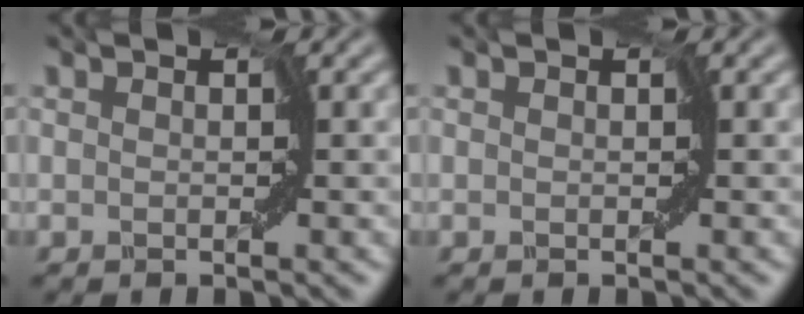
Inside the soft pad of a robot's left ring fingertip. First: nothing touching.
{"total": 0.0}